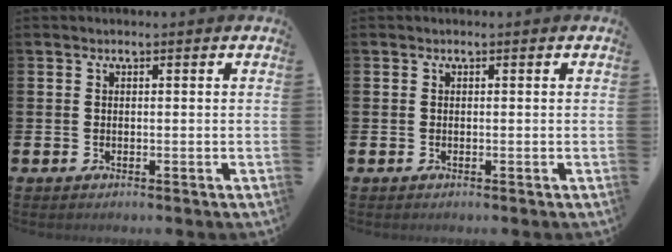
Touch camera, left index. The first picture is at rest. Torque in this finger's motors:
{"motor_torque": [0.00, 0.00, 0.02, 0.01]}